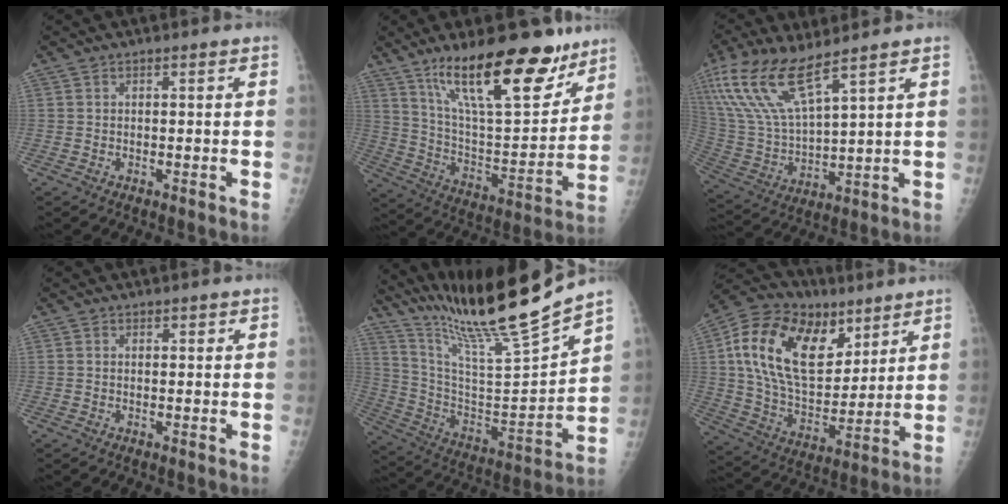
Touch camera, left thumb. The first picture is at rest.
{"total": 23.6, "force": [15.7, 7.8, 15.8], "torque": [-0.209, -0.078, 0.266]}
{"total": 15.4, "force": [9.9, 4.1, 11.0], "torque": [-0.238, -0.040, 0.209]}
{"total": 0.8, "force": [0.2, 0.6, 0.4], "torque": [0.003, 0.001, 0.001]}
{"total": 21.4, "force": [18.7, -0.2, 10.3], "torque": [-0.162, -0.116, 0.329]}
{"total": 24.3, "force": [10.0, 14.8, 16.5], "torque": [-0.271, -0.018, 0.176]}